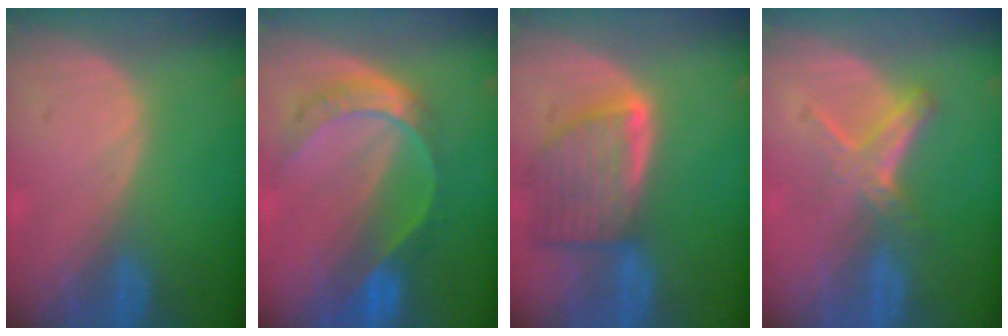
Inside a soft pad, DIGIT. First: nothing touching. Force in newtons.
{"total": 7.7, "press": 6.4, "slide": 4.3}
{"total": 8.1, "press": 7.3, "slide": 3.5}
{"total": 5.0, "press": 4.7, "slide": 1.5}